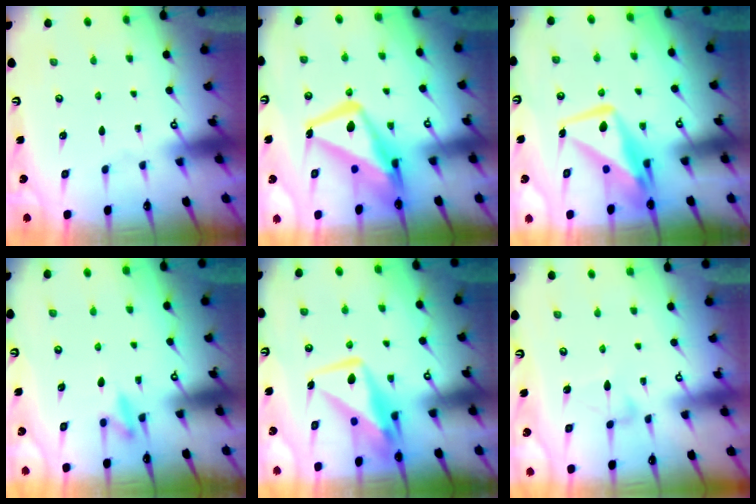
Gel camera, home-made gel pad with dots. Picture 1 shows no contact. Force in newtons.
{"total": 15.4, "press": 15.3, "slide": 1.5}
{"total": 11.4, "press": 11.4, "slide": 0.8}
{"total": 7.6, "press": 7.5, "slide": 1.2}
{"total": 11.0, "press": 11.0, "slide": 0.8}
{"total": 3.7, "press": 3.7, "slide": 0.1}